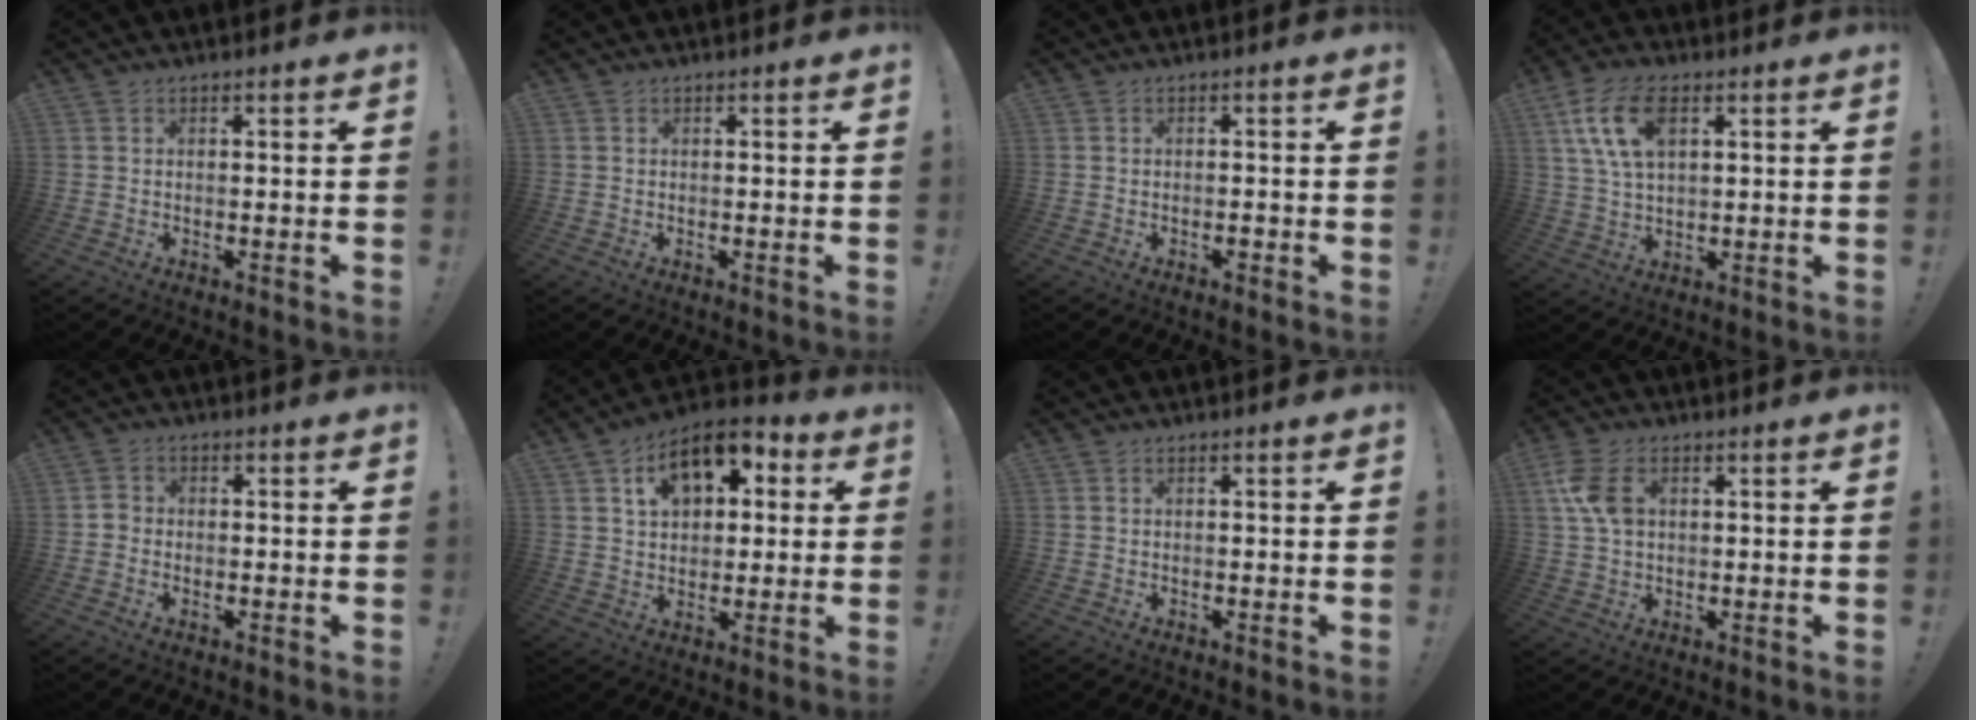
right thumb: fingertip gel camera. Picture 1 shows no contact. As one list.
[{"total": 0.0}, {"total": 1.1, "force": [-0.8, 0.4, 0.7], "torque": [-0.009, 0.002, -0.013]}, {"total": 12.9, "force": [5.2, 7.2, 9.4], "torque": [-0.179, -0.006, 0.096]}, {"total": 2.1, "force": [-0.9, 1.5, 1.2], "torque": [-0.010, 0.004, -0.018]}, {"total": 13.9, "force": [6.1, 9.1, 8.5], "torque": [-0.123, -0.022, 0.111]}, {"total": 0.0}, {"total": 8.9, "force": [2.4, 5.8, 6.4], "torque": [-0.123, -0.005, 0.042]}]